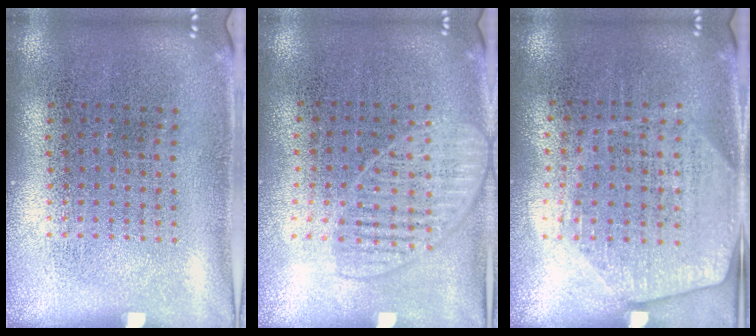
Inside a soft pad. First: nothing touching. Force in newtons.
{"total": 1.3, "press": 1.2, "slide": 0.6}
{"total": 2.0, "press": 1.7, "slide": 0.9}